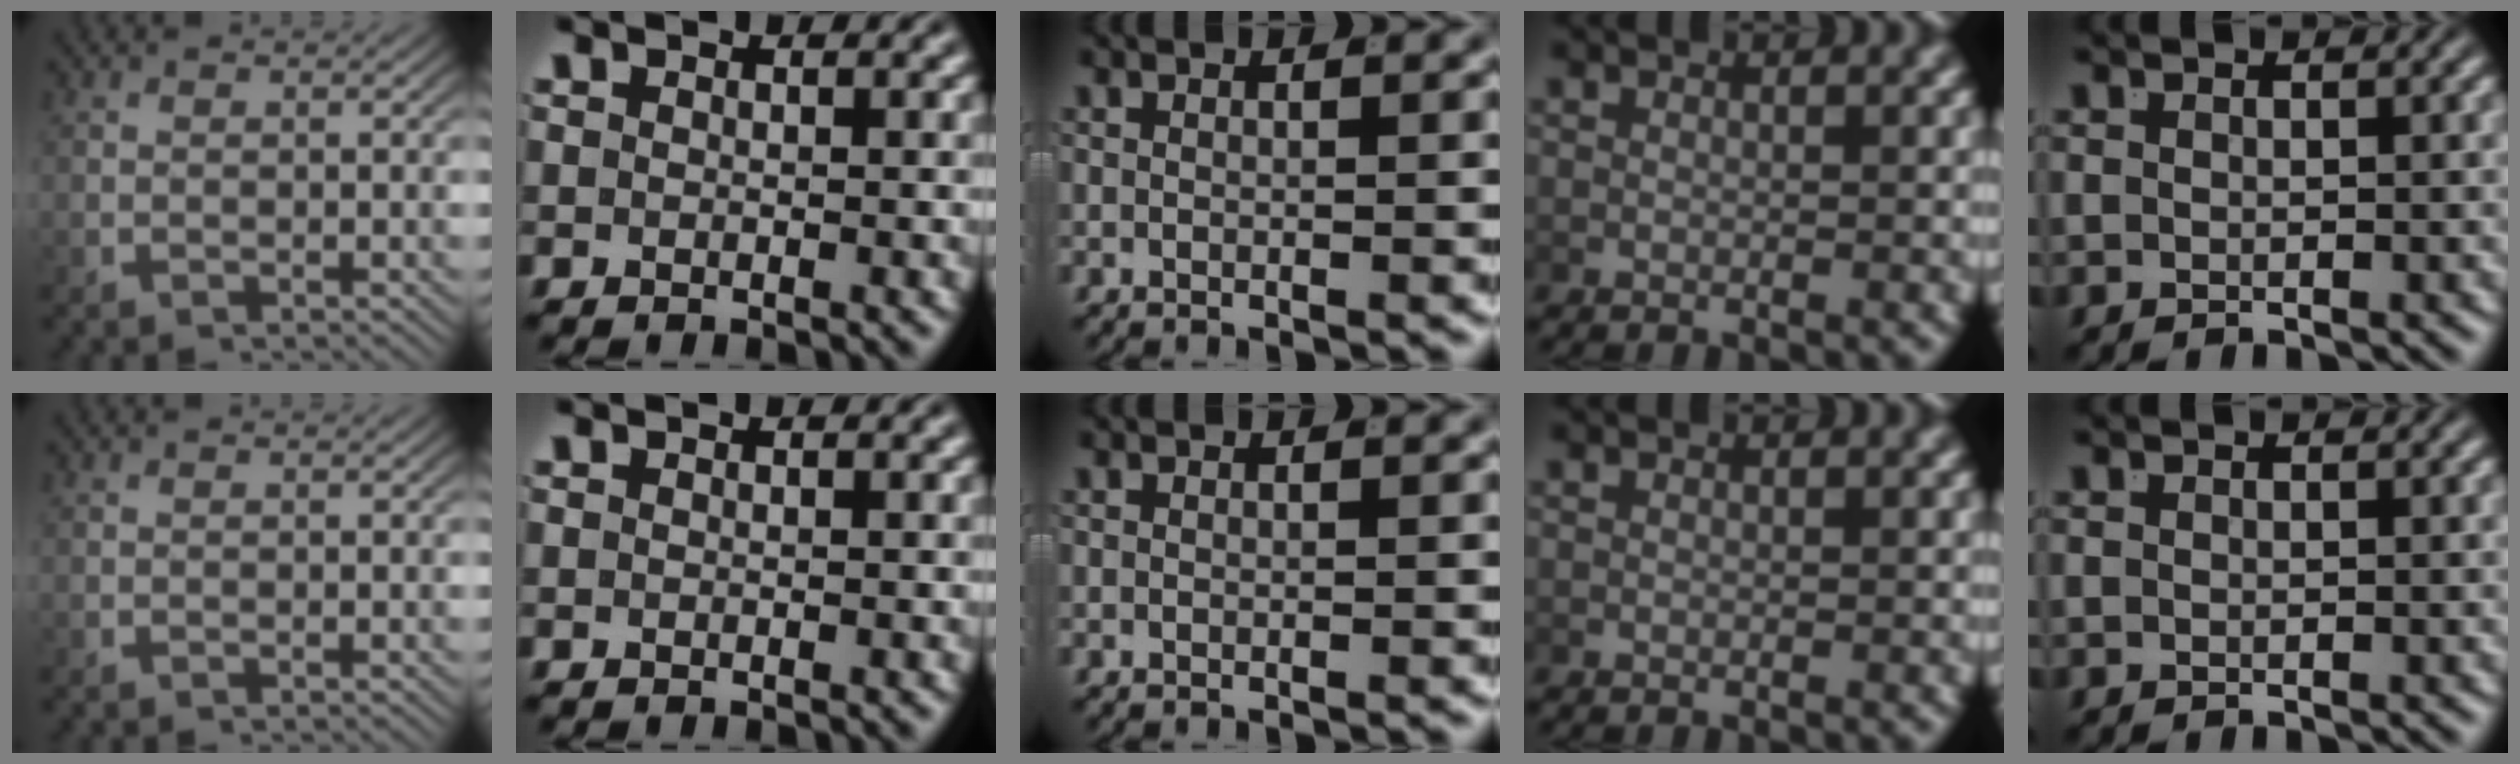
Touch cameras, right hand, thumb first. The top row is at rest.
{}